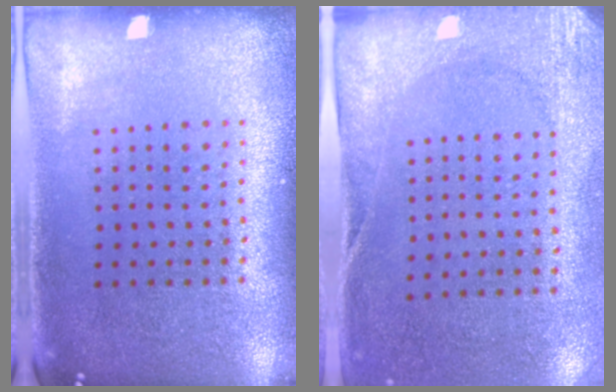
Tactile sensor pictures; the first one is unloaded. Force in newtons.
{"total": 2.7, "press": 2.1, "slide": 1.7}